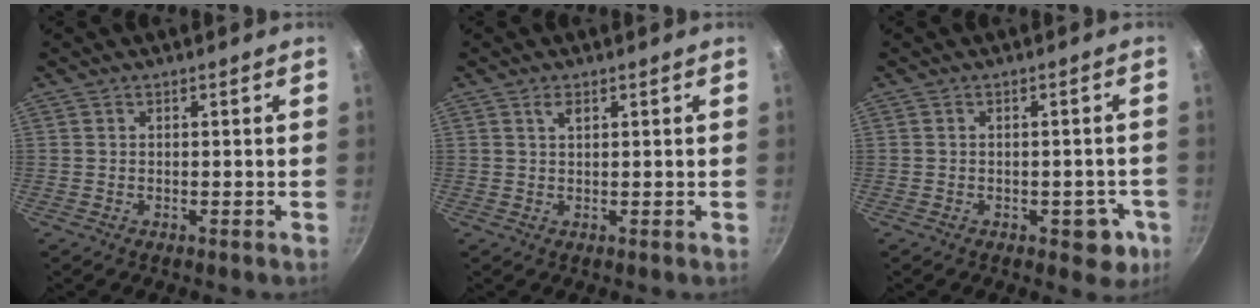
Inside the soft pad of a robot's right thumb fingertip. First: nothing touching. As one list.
[{"total": 1.4, "force": [0.8, 0.6, 1.0], "torque": [-0.018, -0.001, 0.014]}, {"total": 5.5, "force": [-2.0, 3.3, 3.9], "torque": [-0.013, 0.018, -0.018]}]